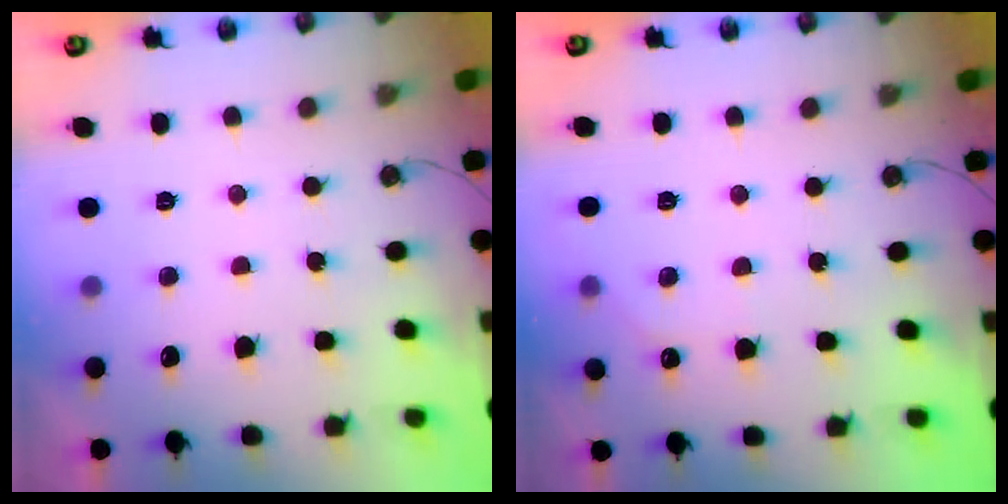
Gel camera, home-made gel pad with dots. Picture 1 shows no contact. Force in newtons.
{"total": 4.9, "press": 4.8, "slide": 0.5}